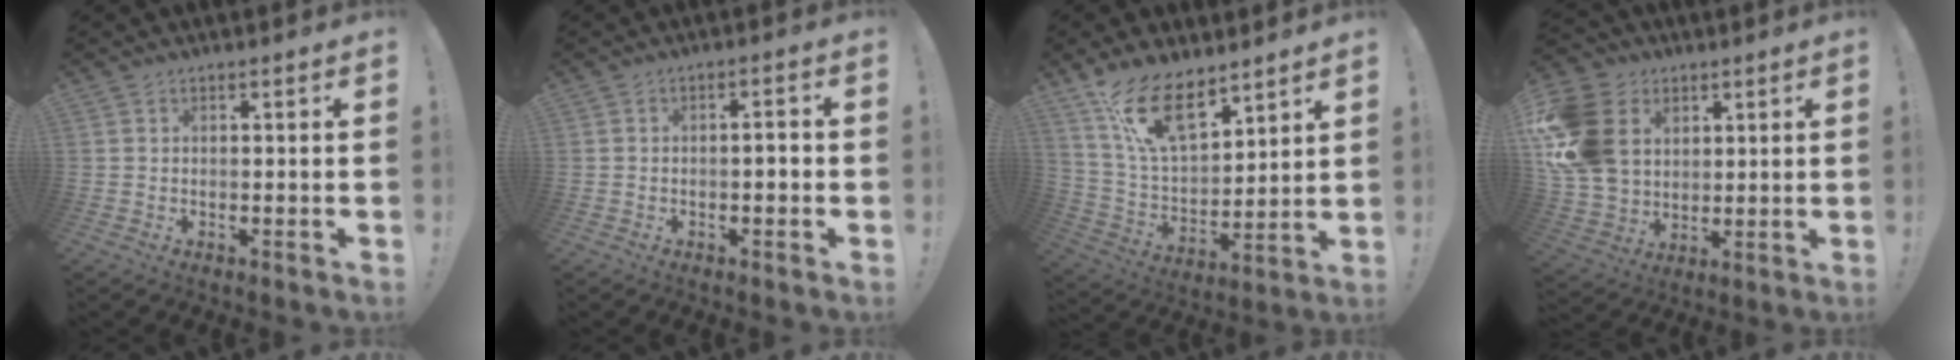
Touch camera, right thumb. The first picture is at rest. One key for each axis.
{"total": 2.8, "fx": -0.9, "fy": 0.6, "fz": 2.6, "tx": -0.050, "ty": 0.008, "tz": -0.017}
{"total": 17.3, "fx": 11.5, "fy": 7.7, "fz": 10.3, "tx": -0.198, "ty": -0.071, "tz": 0.212}
{"total": 20.4, "fx": 5.1, "fy": 15.9, "fz": 11.8, "tx": -0.237, "ty": -0.013, "tz": 0.102}